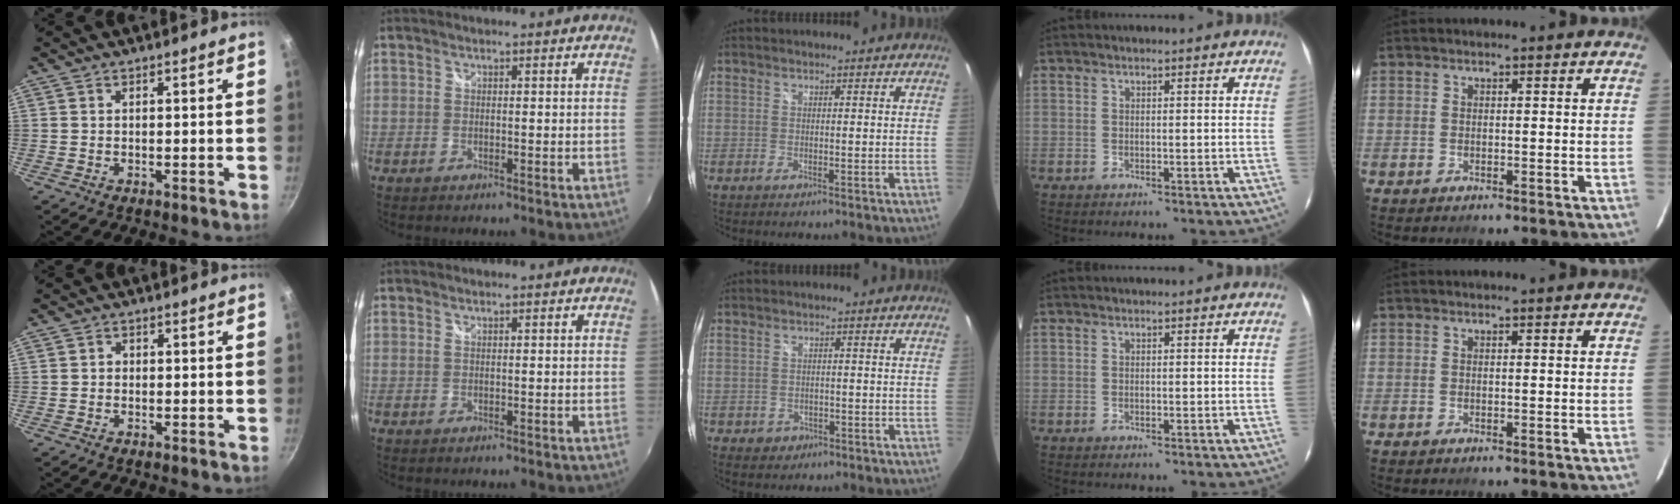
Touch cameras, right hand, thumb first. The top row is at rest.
{"thumb": {"total": 0.8, "force": [-0.2, 0.7, 0.2], "torque": [-0.001, 0.002, -0.004]}, "middle": {"total": 2.8, "force": [-1.1, 2.5, 0.6], "torque": [-0.020, -0.001, -0.010]}}